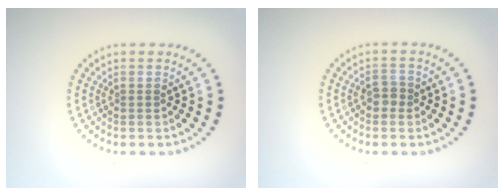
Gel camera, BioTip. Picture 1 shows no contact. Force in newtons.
{"total": 1.5, "press": 1.4, "slide": 0.3}